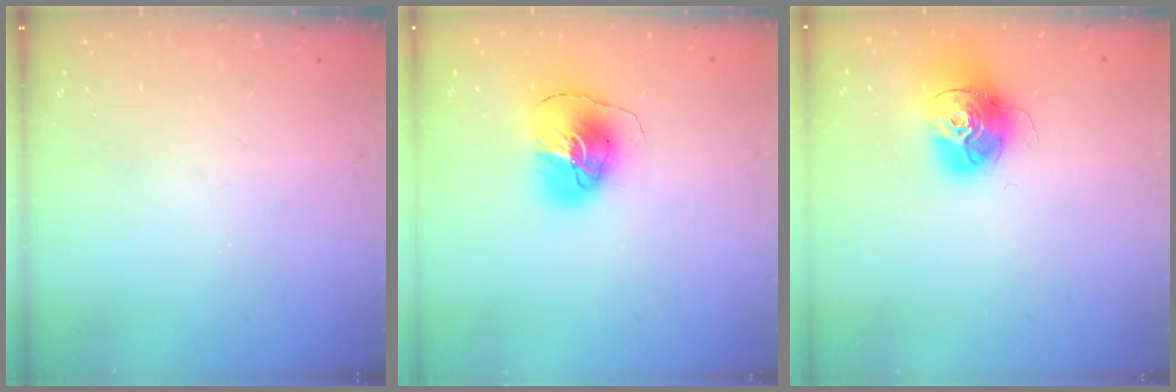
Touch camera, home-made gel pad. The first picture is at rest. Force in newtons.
{"total": 10.5, "press": 10.5, "slide": 1.3}
{"total": 15.7, "press": 15.6, "slide": 1.6}